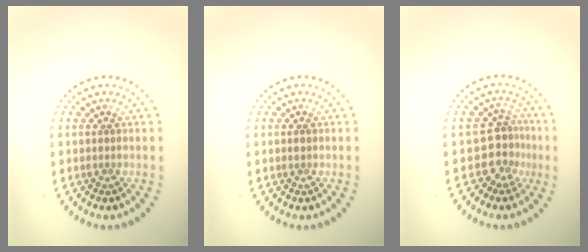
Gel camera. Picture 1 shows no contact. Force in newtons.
{"total": 0.7, "press": 0.7, "slide": 0.1}
{"total": 2.9, "press": 2.1, "slide": 2.0}